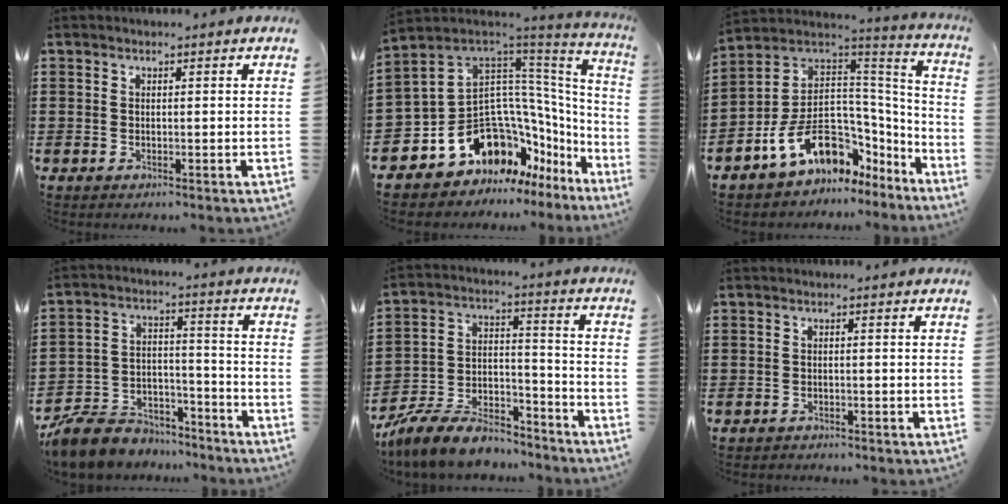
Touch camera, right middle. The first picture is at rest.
{"total": 14.1, "force": [-6.5, 10.4, 6.9], "torque": [-0.166, -0.005, -0.103]}
{"total": 12.2, "force": [-5.5, 8.3, 7.1], "torque": [-0.171, 0.007, -0.100]}
{"total": 8.3, "force": [-7.8, 2.6, 1.0], "torque": [-0.034, 0.018, -0.158]}
{"total": 10.3, "force": [-9.1, 3.1, 3.6], "torque": [-0.059, 0.035, -0.171]}
{"total": 1.0, "force": [-0.9, 0.4, -0.2], "torque": [0.002, 0.001, -0.020]}